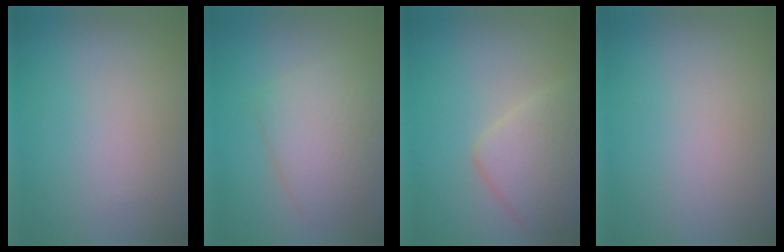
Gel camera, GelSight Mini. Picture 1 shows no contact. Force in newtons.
{"total": 4.5, "press": 4.5, "slide": 0.3}
{"total": 4.3, "press": 4.3, "slide": 0.1}
{"total": 0.0}